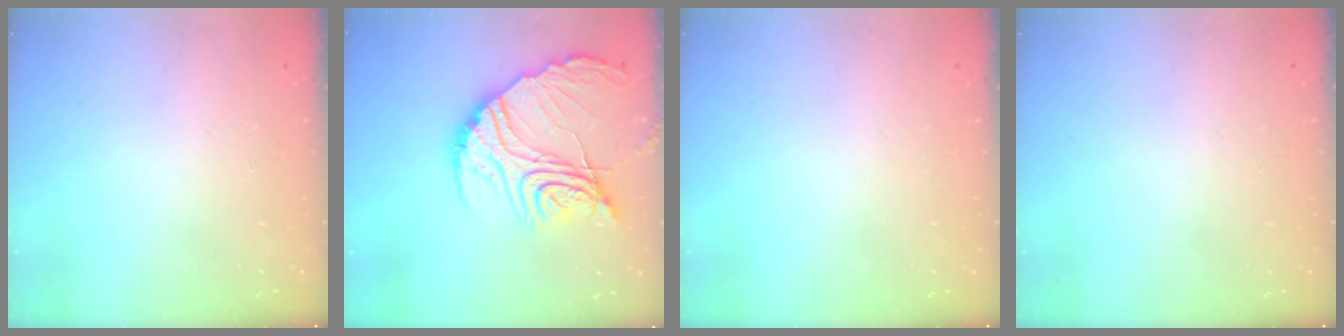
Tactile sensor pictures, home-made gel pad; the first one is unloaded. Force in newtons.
{"total": 22.7, "press": 22.6, "slide": 2.3}
{"total": 0.0}
{"total": 0.0}